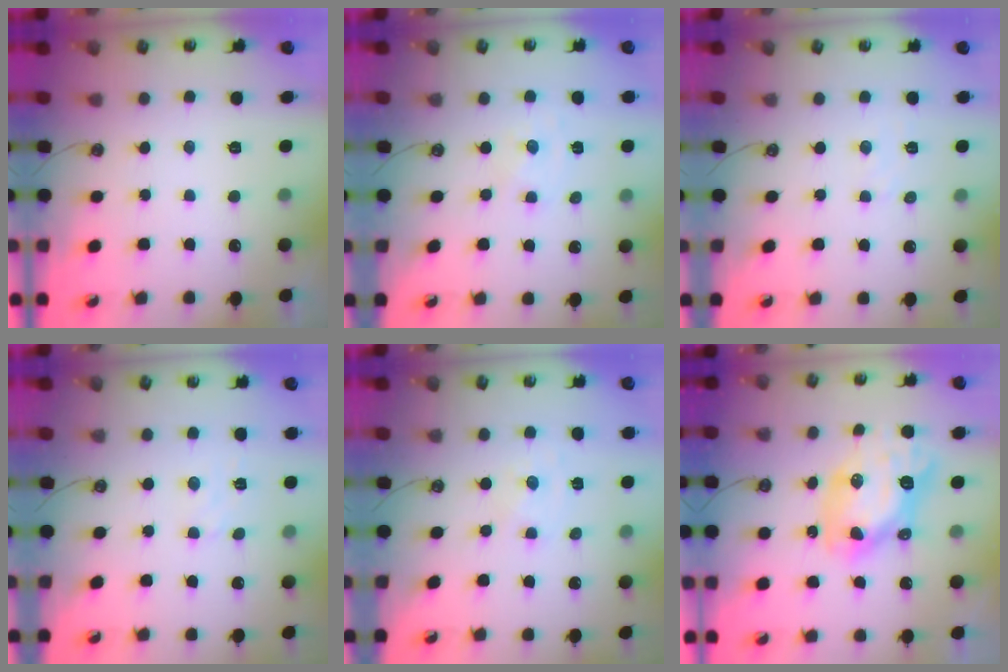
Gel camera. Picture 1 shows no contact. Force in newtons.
{"total": 0.0}
{"total": 2.7, "press": 2.7, "slide": 0.4}
{"total": 2.5, "press": 2.4, "slide": 0.5}
{"total": 0.0}
{"total": 13.0, "press": 12.9, "slide": 1.3}